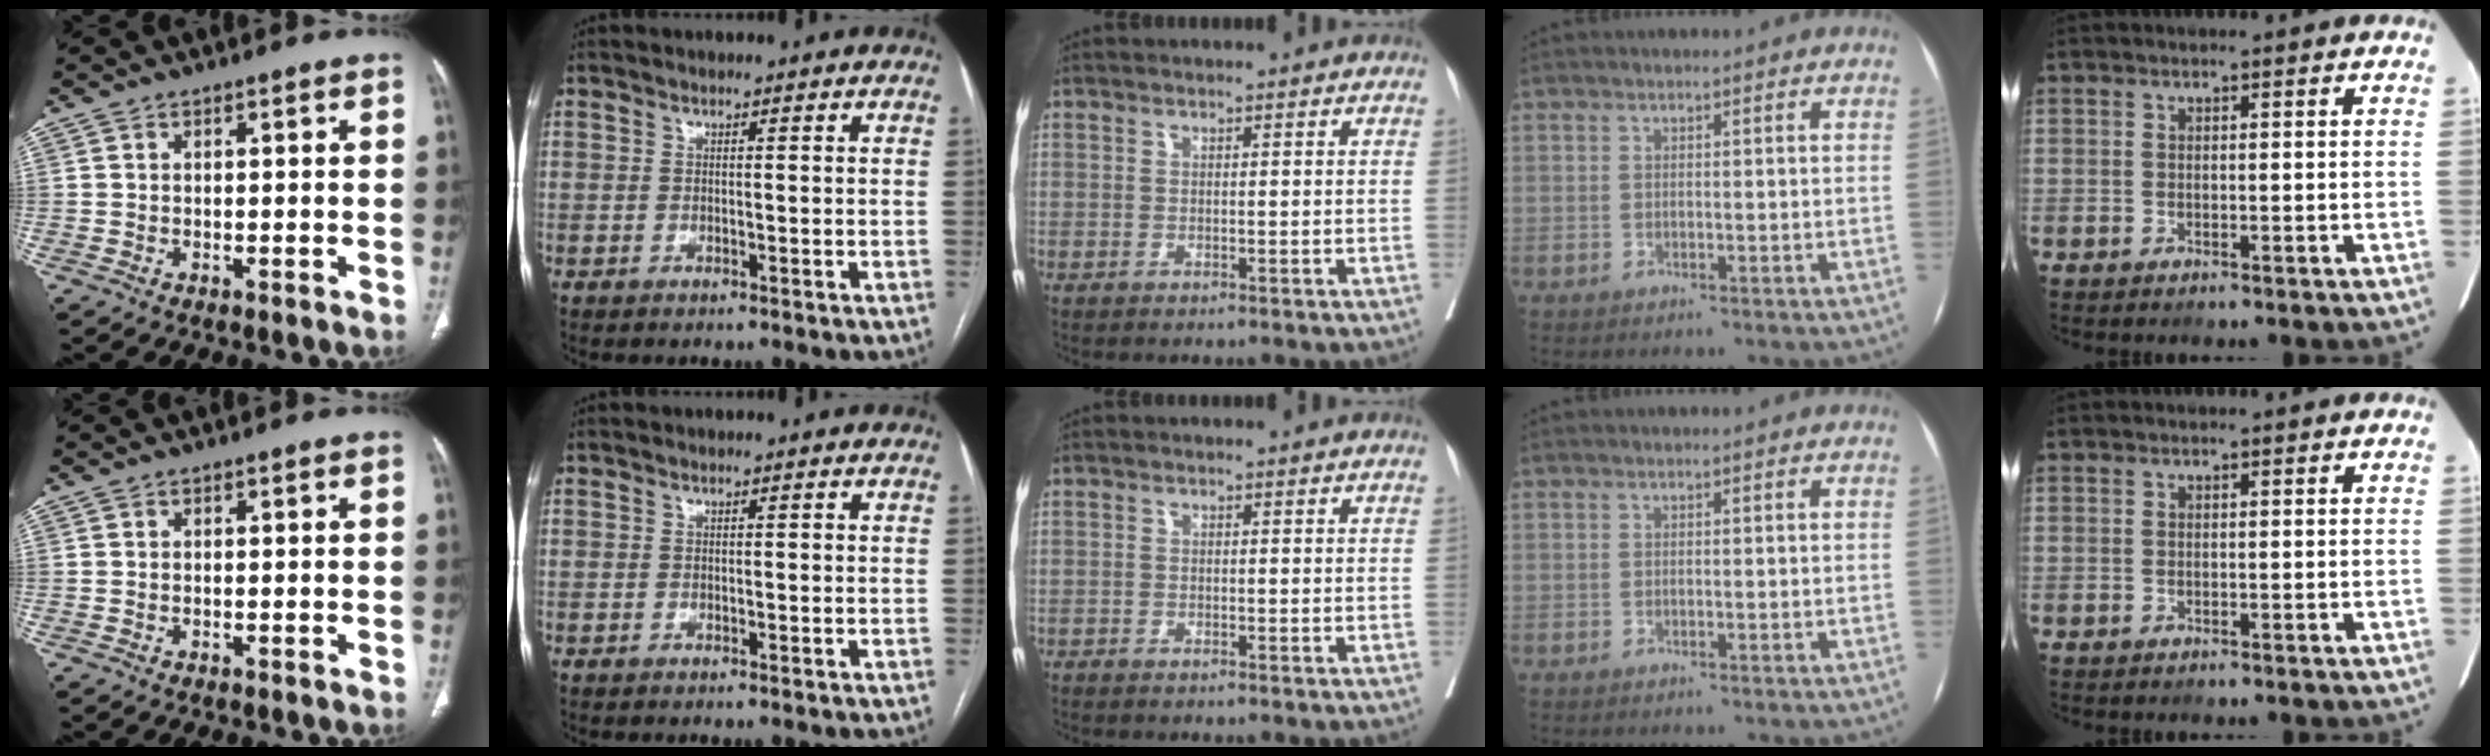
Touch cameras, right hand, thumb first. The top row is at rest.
{"middle": {"total": 0.5, "force": [-0.5, 0.0, 0.1], "torque": [-0.004, 0.000, -0.011]}}